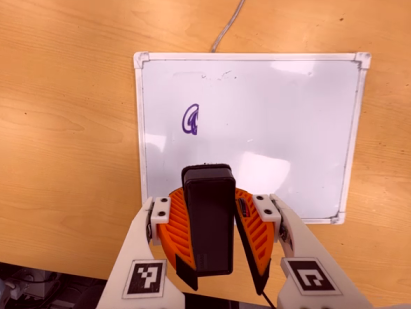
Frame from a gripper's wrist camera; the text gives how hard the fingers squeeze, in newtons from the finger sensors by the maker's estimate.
{"total": 10.8, "left": 11.1, "right": 10.4}